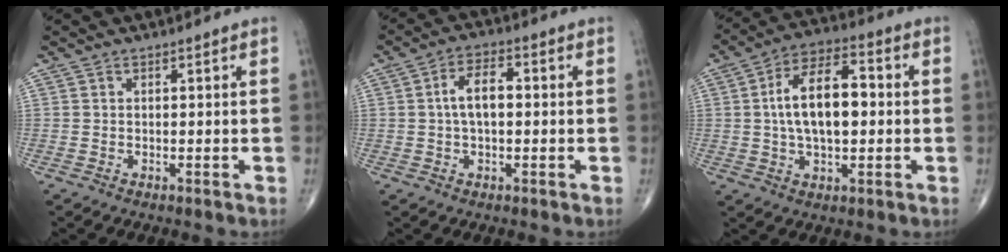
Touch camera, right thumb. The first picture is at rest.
{"total": 6.0, "force": [0.3, 3.1, 5.1], "torque": [-0.092, 0.017, -0.003]}
{"total": 13.6, "force": [0.7, 6.8, 11.8], "torque": [-0.198, 0.022, 0.004]}